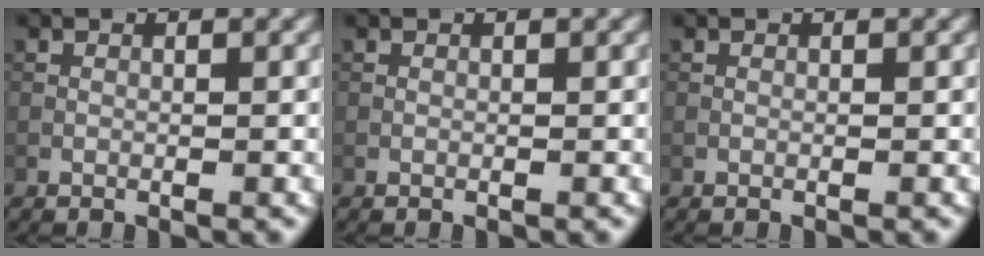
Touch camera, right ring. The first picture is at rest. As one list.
[{"total": 0.0}, {"total": 0.0}]